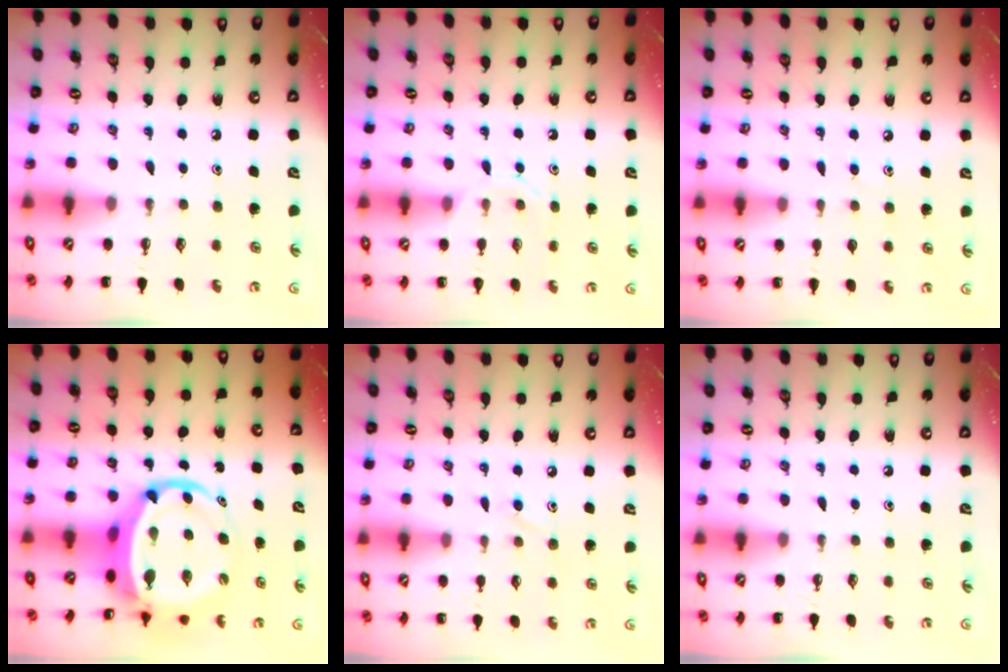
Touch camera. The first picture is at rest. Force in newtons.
{"total": 8.3, "press": 8.2, "slide": 1.3}
{"total": 2.5, "press": 2.3, "slide": 1.0}
{"total": 9.5, "press": 9.0, "slide": 3.1}
{"total": 7.0, "press": 6.6, "slide": 2.4}
{"total": 0.0}